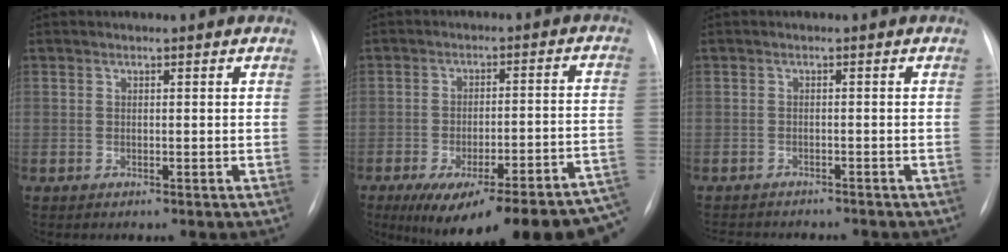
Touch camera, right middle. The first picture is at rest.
{"total": 23.8, "force": [-16.9, 5.0, 16.0], "torque": [-0.162, 0.001, -0.220]}
{"total": 7.7, "force": [-7.1, 1.8, 2.4], "torque": [-0.033, -0.005, -0.092]}